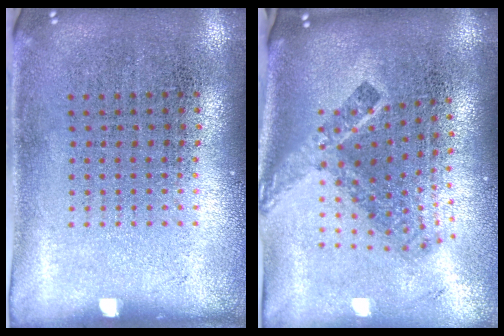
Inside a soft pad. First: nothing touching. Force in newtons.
{"total": 2.5, "press": 1.6, "slide": 1.9}